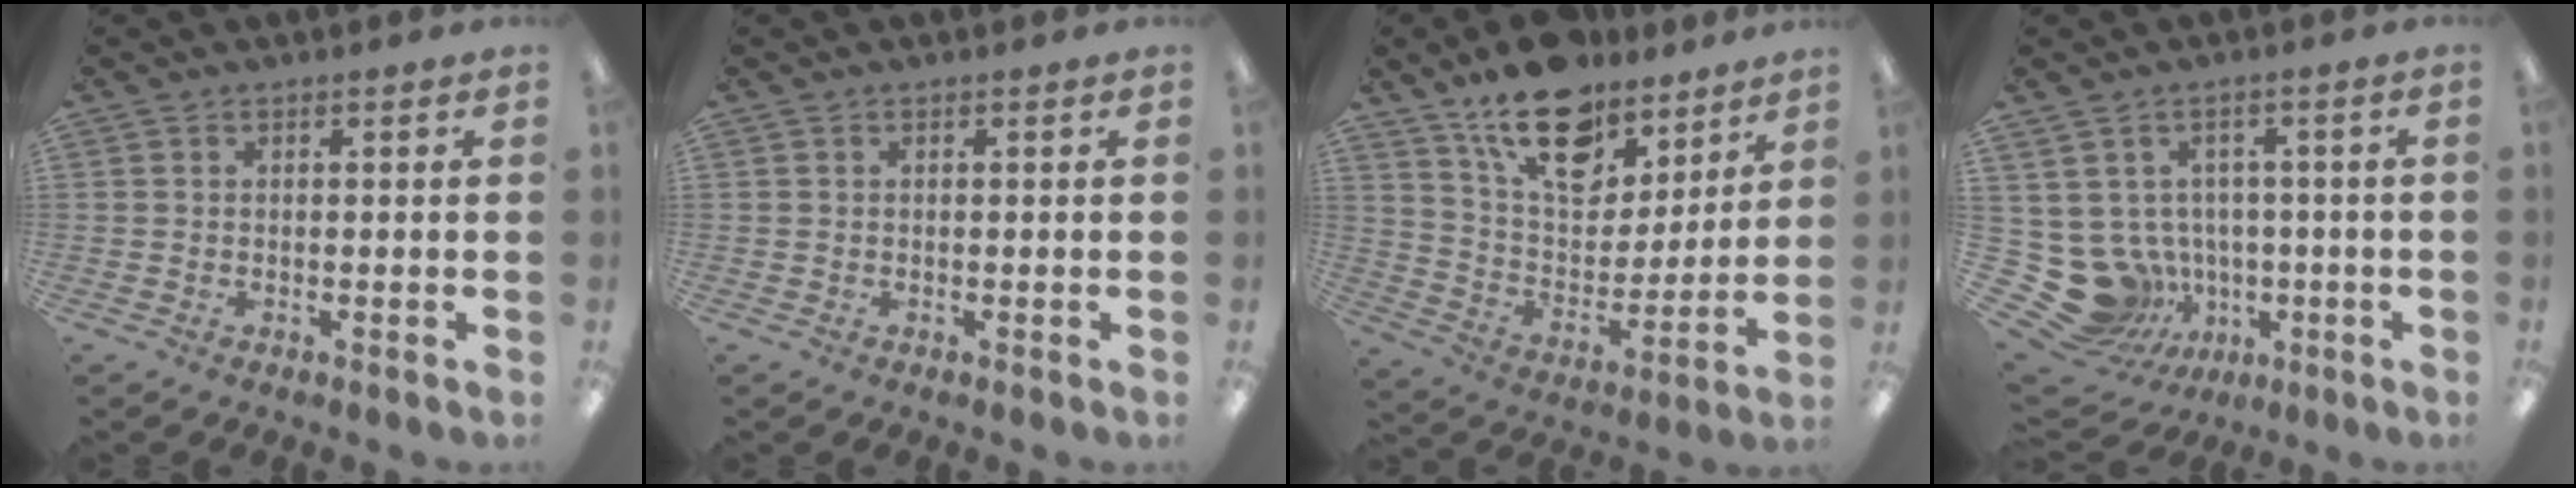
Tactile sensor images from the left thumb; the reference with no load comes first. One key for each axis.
{"total": 0.0}
{"total": 17.9, "fx": 13.2, "fy": 9.0, "fz": 8.1, "tx": -0.146, "ty": -0.080, "tz": 0.238}
{"total": 11.5, "fx": -1.9, "fy": 10.7, "fz": 3.7, "tx": -0.118, "ty": -0.010, "tz": -0.017}